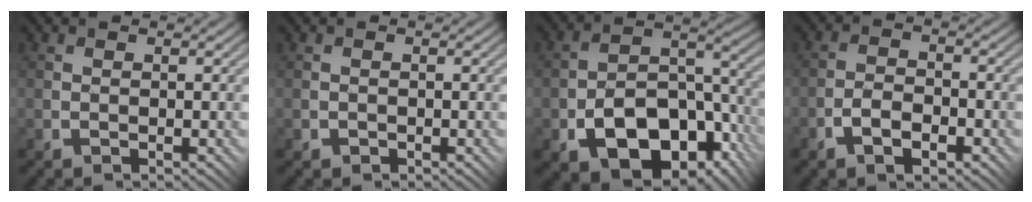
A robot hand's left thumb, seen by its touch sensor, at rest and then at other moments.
{"total": 0.7, "force": [-0.4, 0.6, -0.1], "torque": [0.002, -0.003, -0.007]}
{"total": 14.1, "force": [-6.6, 8.7, 8.8], "torque": [-0.141, -0.036, -0.102]}
{"total": 3.7, "force": [-2.1, 1.7, 2.5], "torque": [-0.040, 0.006, -0.044]}